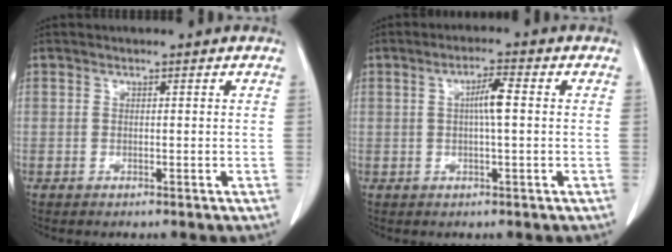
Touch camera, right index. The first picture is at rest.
{"total": 3.8, "force": [0.4, 0.3, 3.8], "torque": [-0.069, 0.007, 0.005]}